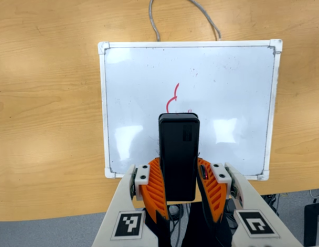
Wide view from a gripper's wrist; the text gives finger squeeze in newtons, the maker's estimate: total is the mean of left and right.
{"total": 7.6, "left": 6.1, "right": 9.1}